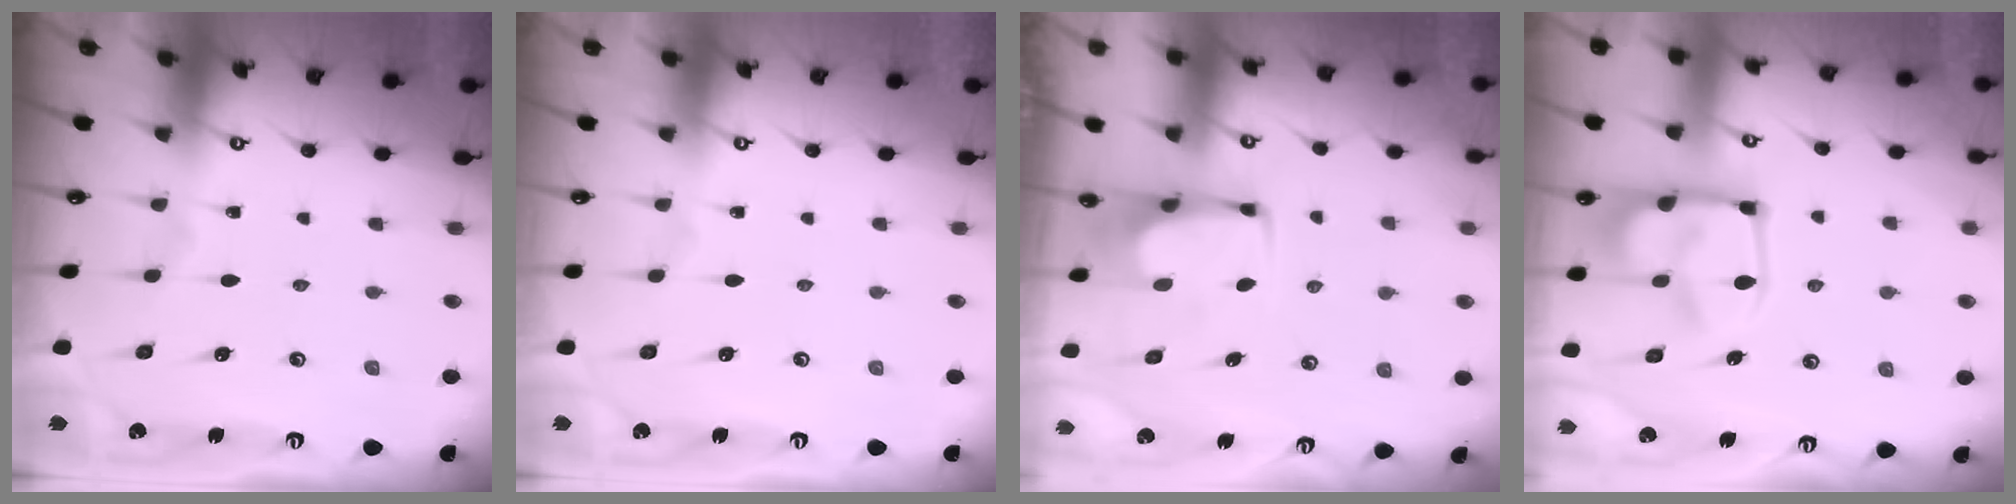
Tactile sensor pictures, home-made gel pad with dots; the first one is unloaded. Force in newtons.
{"total": 0.0}
{"total": 4.0, "press": 4.0, "slide": 0.4}
{"total": 14.8, "press": 14.8, "slide": 0.8}